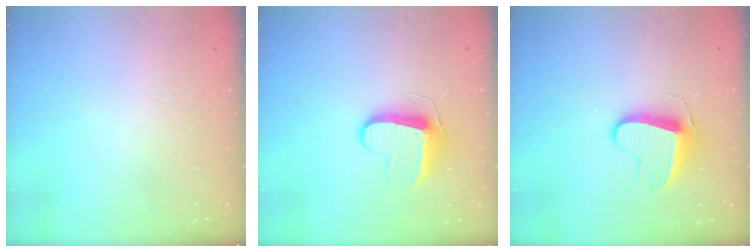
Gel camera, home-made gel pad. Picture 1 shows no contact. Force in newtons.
{"total": 9.5, "press": 9.5, "slide": 0.0}
{"total": 11.2, "press": 11.1, "slide": 0.8}